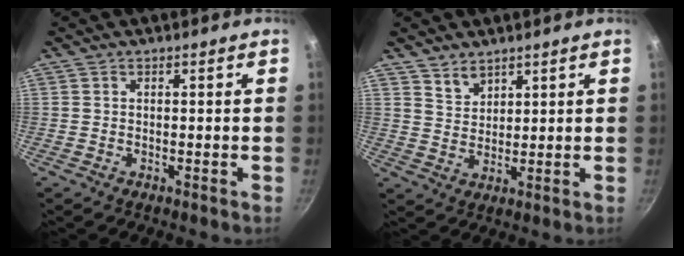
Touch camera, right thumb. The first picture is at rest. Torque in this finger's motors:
{"motor_torque": [-0.14, 0.00, -0.25, 0.25, 0.01]}